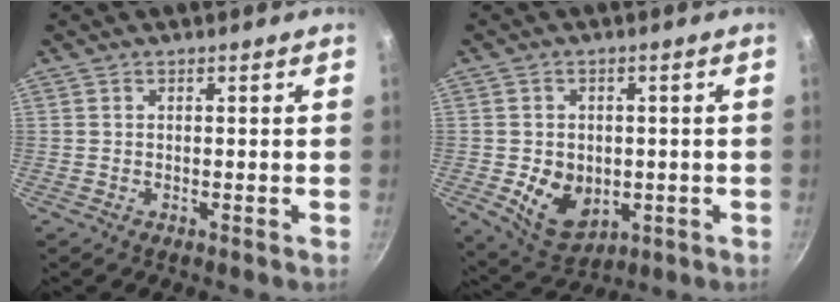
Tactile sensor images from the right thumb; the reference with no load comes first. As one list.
[{"total": 9.2, "force": [-1.7, 6.8, 6.0], "torque": [-0.075, -0.004, -0.010]}]